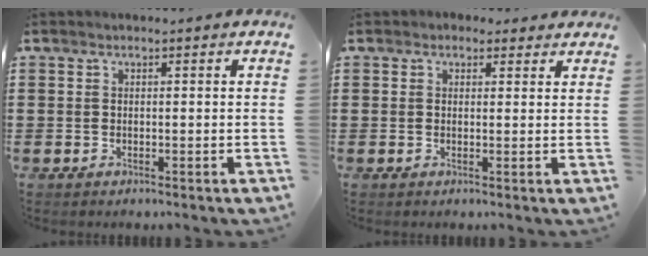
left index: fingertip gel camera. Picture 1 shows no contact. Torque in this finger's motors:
{"motor_torque": [1.05, -1.09, 0.79, 0.10]}